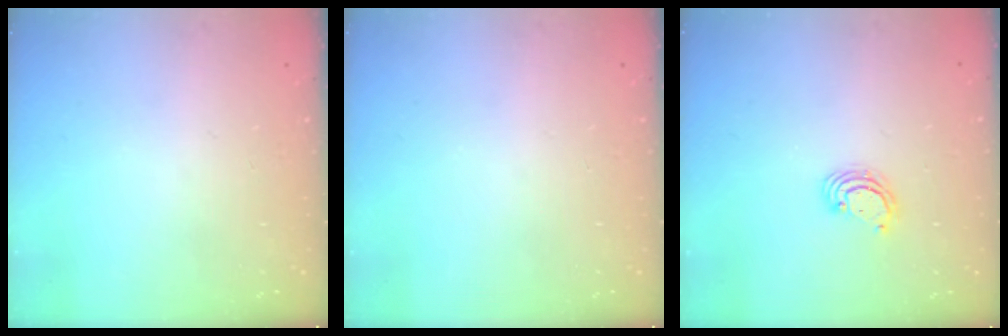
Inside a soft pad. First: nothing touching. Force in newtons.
{"total": 0.0}
{"total": 3.3, "press": 3.3, "slide": 0.4}